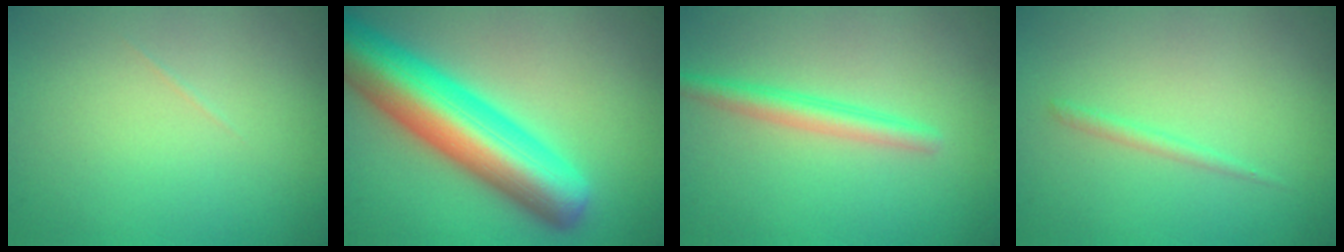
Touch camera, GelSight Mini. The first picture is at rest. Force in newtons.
{"total": 10.7, "press": 10.7, "slide": 0.4}
{"total": 2.3, "press": 2.2, "slide": 0.2}
{"total": 0.9, "press": 0.9, "slide": 0.1}